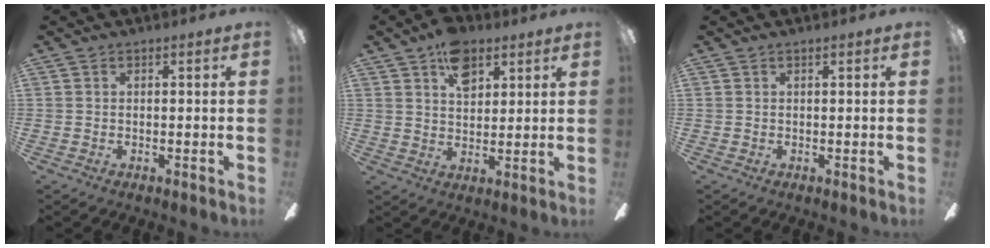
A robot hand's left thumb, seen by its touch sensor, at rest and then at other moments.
{"total": 9.3, "force": [5.1, 5.7, 5.3], "torque": [-0.069, -0.012, 0.090]}
{"total": 0.0}